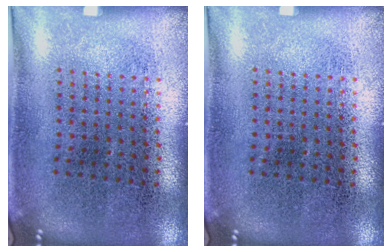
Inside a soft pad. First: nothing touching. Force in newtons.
{"total": 0.0}